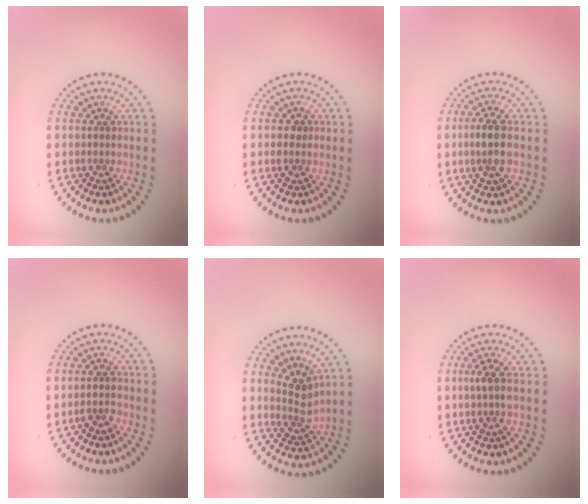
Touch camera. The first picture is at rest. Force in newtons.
{"total": 1.2, "press": 1.2, "slide": 0.0}
{"total": 3.0, "press": 2.9, "slide": 0.8}
{"total": 1.2, "press": 1.1, "slide": 0.6}
{"total": 2.7, "press": 2.0, "slide": 1.9}
{"total": 1.9, "press": 1.6, "slide": 1.0}